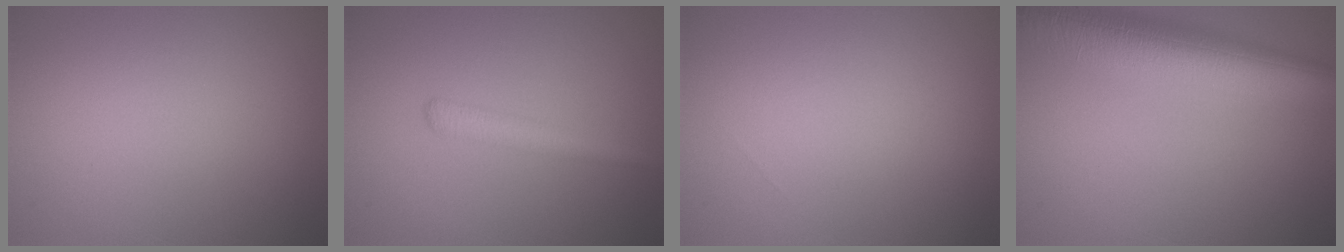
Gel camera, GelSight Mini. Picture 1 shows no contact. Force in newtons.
{"total": 2.0, "press": 1.9, "slide": 0.1}
{"total": 0.0}
{"total": 9.3, "press": 9.2, "slide": 0.6}